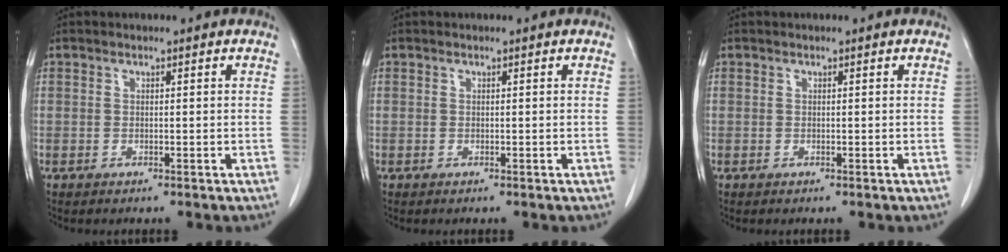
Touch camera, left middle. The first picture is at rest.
{"total": 0.0}
{"total": 0.0}